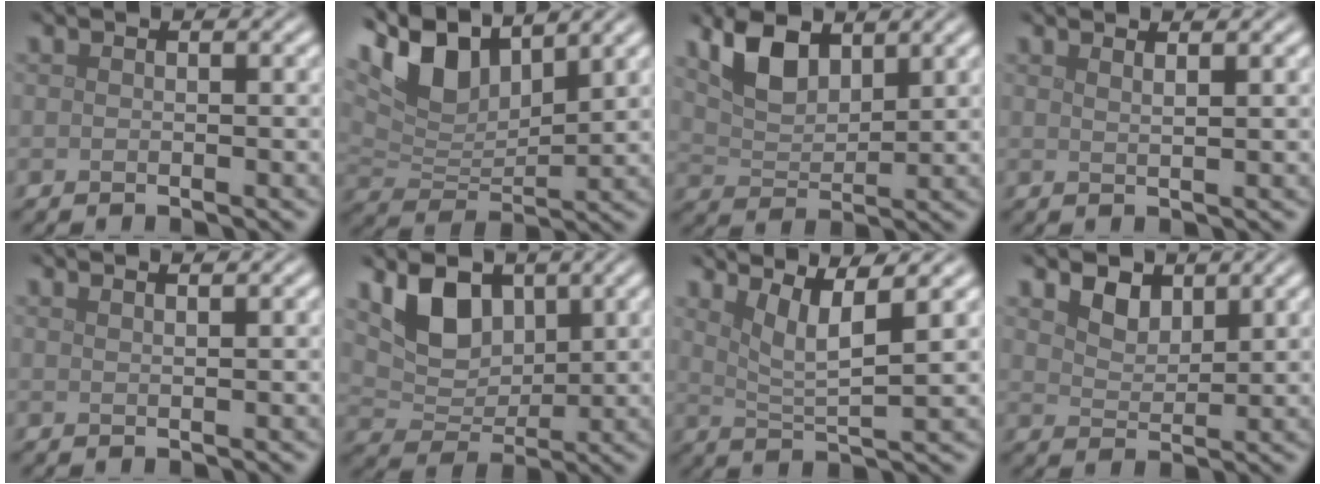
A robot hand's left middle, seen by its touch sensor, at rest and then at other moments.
{"total": 7.6, "force": [5.2, 3.1, 4.5], "torque": [-0.098, 0.009, 0.095]}
{"total": 4.8, "force": [3.0, 2.3, 3.0], "torque": [-0.066, 0.002, 0.057]}
{"total": 1.8, "force": [1.2, 0.6, 1.1], "torque": [0.003, 0.003, 0.000]}
{"total": 2.1, "force": [1.5, 0.8, 1.1], "torque": [0.004, 0.001, -0.001]}
{"total": 4.8, "force": [2.4, 3.0, 2.9], "torque": [-0.063, -0.009, 0.042]}
{"total": 4.5, "force": [2.6, 0.8, 3.6], "torque": [-0.063, 0.001, 0.050]}
{"total": 2.5, "force": [1.8, 1.3, 1.0], "torque": [-0.027, -0.003, 0.032]}